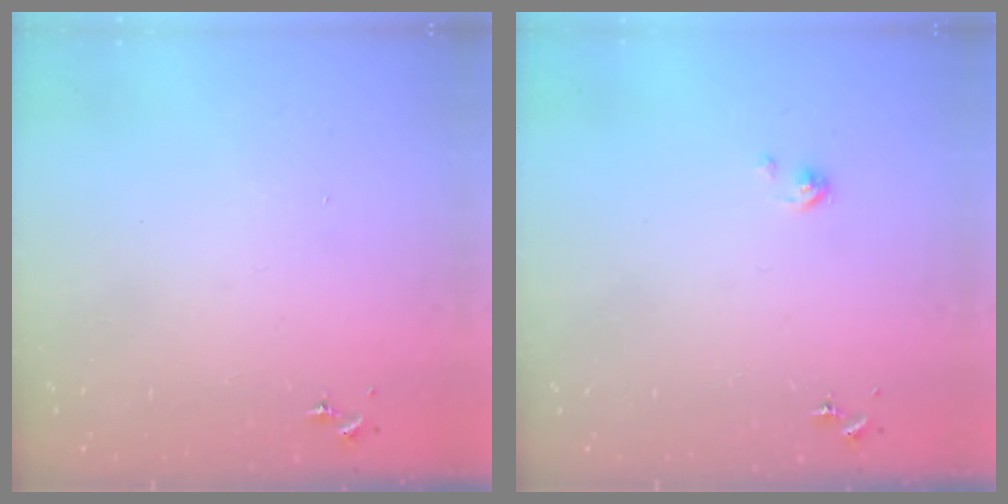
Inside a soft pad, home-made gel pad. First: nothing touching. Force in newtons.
{"total": 2.4, "press": 2.4, "slide": 0.3}